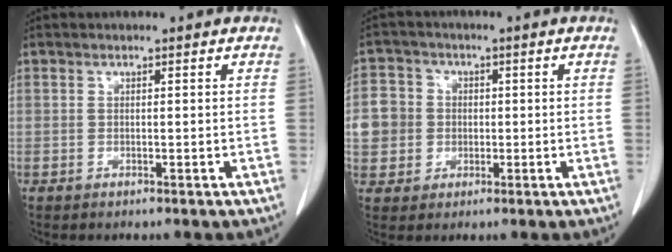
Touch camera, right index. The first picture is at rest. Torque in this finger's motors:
{"motor_torque": [0.41, 0.22, 0.12, 0.05]}